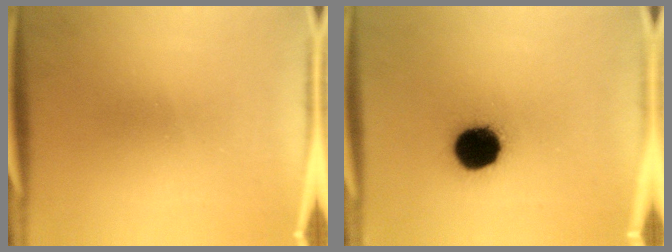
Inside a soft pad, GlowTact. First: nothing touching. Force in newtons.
{"total": 12.7}